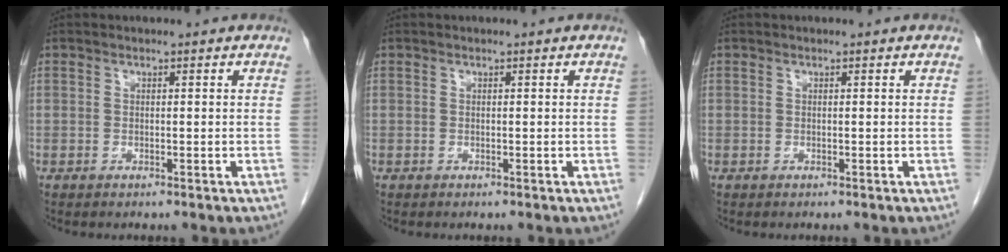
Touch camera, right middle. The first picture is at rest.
{"total": 0.0}
{"total": 0.0}